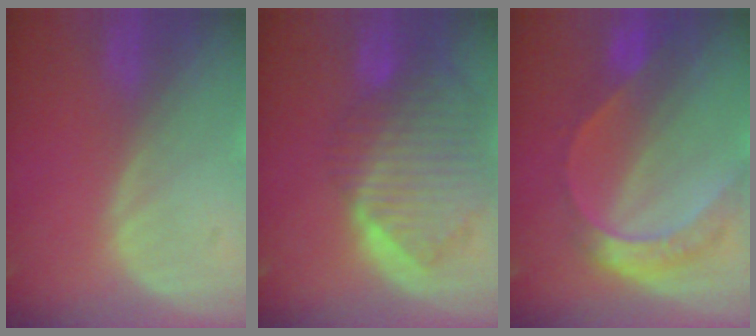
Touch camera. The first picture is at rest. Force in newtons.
{"total": 10.3, "press": 9.0, "slide": 5.1}
{"total": 7.8, "press": 6.5, "slide": 4.4}